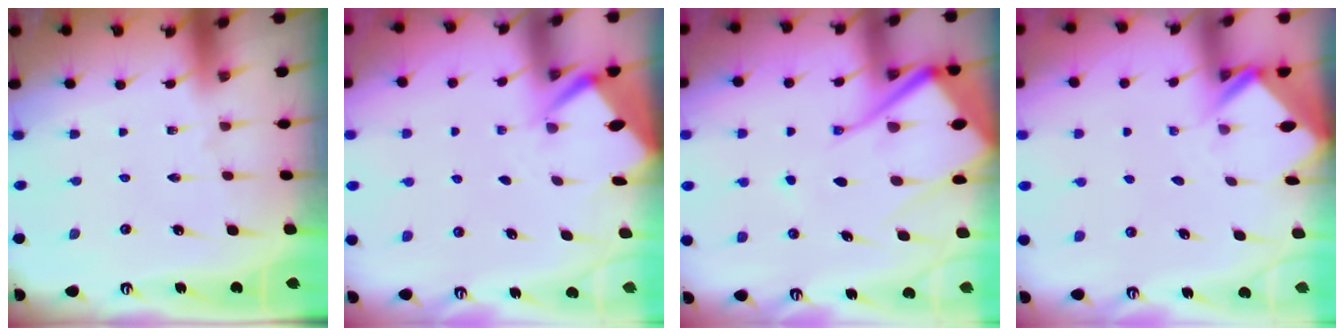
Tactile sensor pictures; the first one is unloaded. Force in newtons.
{"total": 2.7, "press": 2.7, "slide": 0.3}
{"total": 15.6, "press": 15.5, "slide": 1.7}
{"total": 2.6, "press": 2.6, "slide": 0.2}